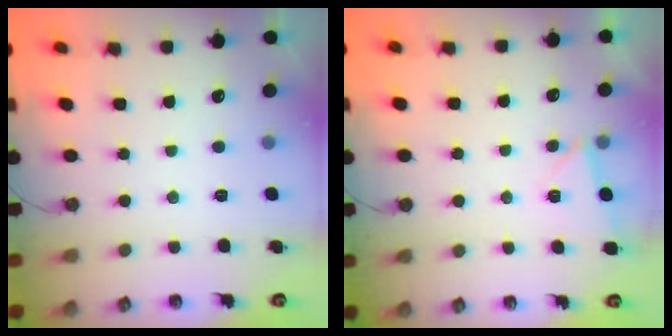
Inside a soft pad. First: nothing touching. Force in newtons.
{"total": 2.4, "press": 2.0, "slide": 1.2}